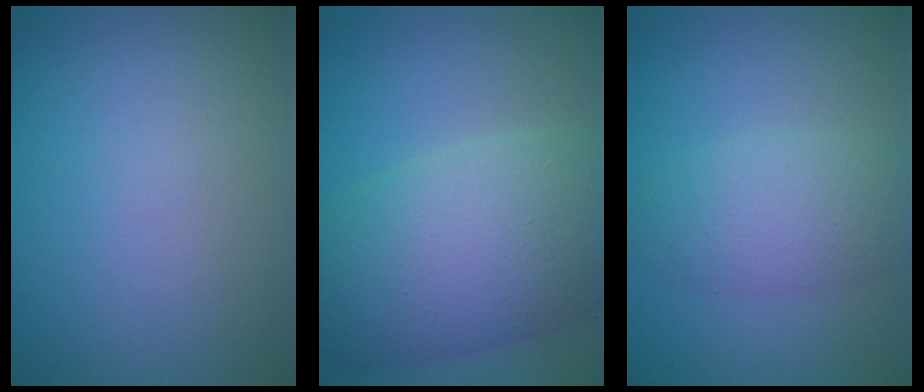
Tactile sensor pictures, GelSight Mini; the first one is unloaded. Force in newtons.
{"total": 10.1, "press": 10.0, "slide": 0.5}
{"total": 3.7, "press": 3.7, "slide": 0.1}